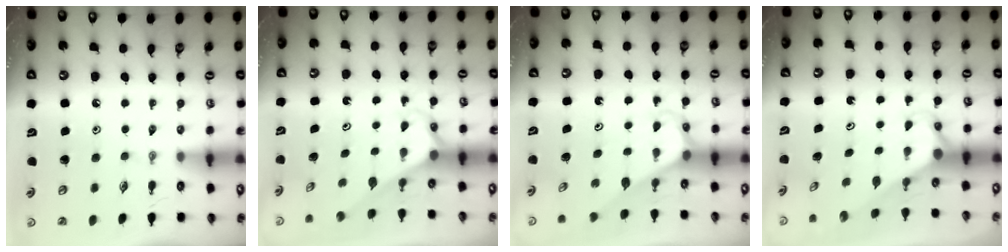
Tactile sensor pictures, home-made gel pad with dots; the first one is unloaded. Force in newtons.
{"total": 2.6, "press": 2.6, "slide": 0.2}
{"total": 3.1, "press": 3.1, "slide": 0.2}
{"total": 2.6, "press": 2.6, "slide": 0.1}